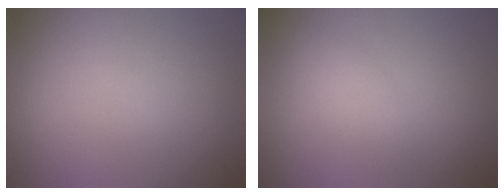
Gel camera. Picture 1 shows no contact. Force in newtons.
{"total": 2.0, "press": 2.0, "slide": 0.2}